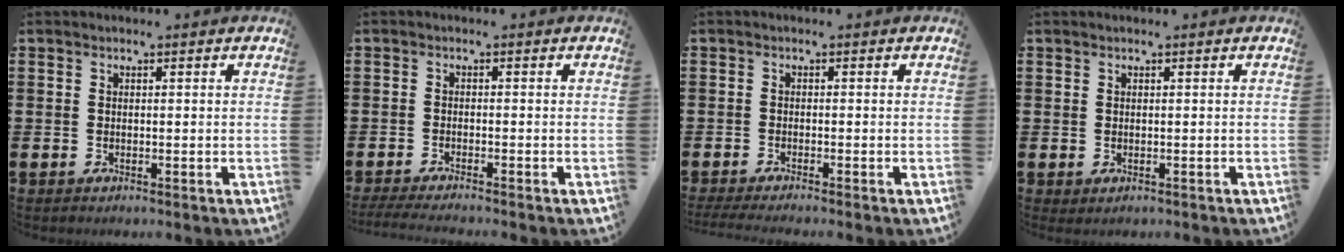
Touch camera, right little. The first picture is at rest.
{"total": 1.6, "force": [-1.3, -0.2, 0.8], "torque": [-0.009, 0.004, -0.026]}
{"total": 1.2, "force": [-0.9, -0.1, 0.8], "torque": [-0.010, 0.004, -0.016]}
{"total": 0.0}